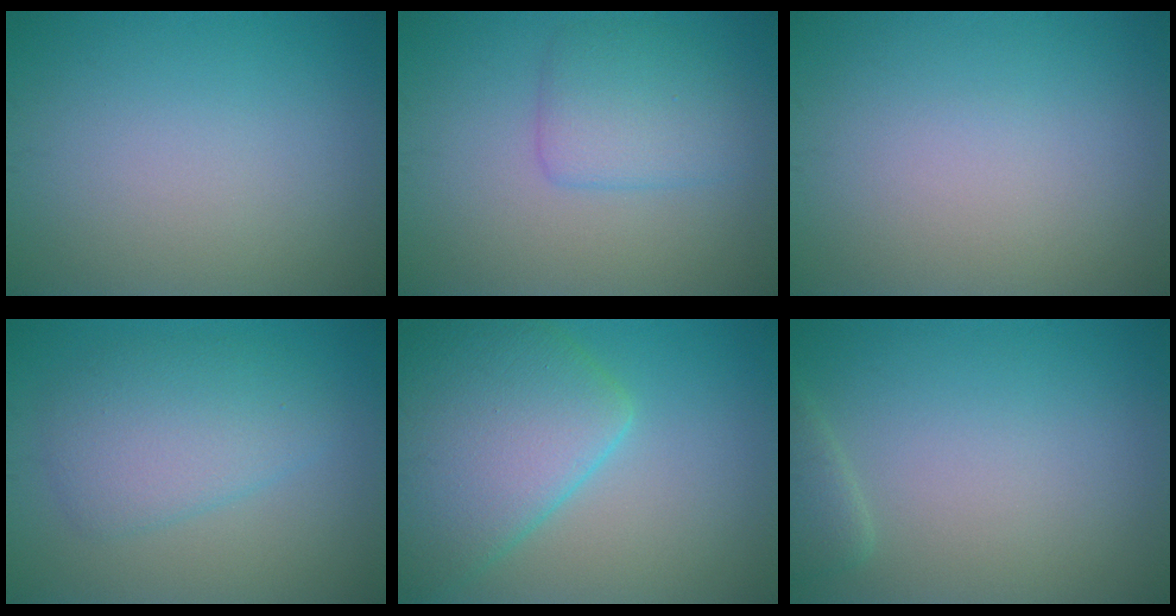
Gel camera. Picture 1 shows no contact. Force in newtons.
{"total": 3.5, "press": 3.5, "slide": 0.1}
{"total": 0.0}
{"total": 4.5, "press": 4.4, "slide": 0.2}
{"total": 9.5, "press": 9.4, "slide": 0.4}
{"total": 1.5, "press": 1.5, "slide": 0.1}